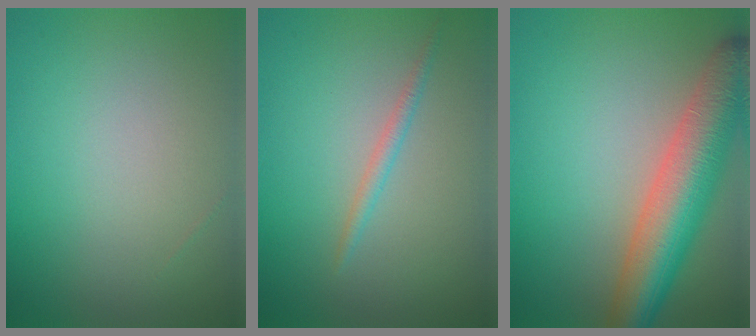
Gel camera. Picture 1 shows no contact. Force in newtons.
{"total": 1.1, "press": 1.1, "slide": 0.0}
{"total": 8.5, "press": 8.5, "slide": 0.4}